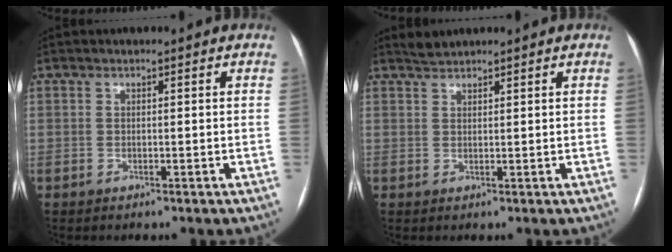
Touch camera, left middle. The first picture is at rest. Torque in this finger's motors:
{"motor_torque": [0.12, -0.13, -0.01, -0.01]}